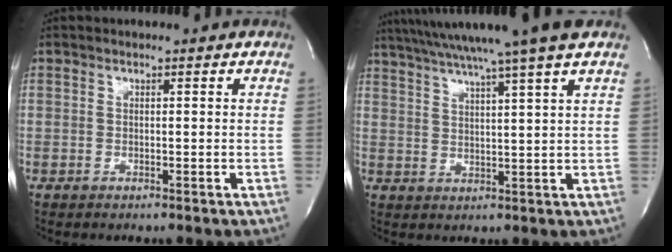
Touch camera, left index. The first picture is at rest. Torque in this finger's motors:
{"motor_torque": [0.31, -0.40, 0.87, 0.21]}